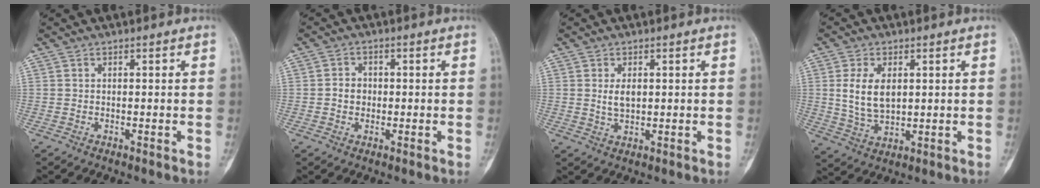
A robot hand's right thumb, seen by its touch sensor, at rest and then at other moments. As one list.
[{"total": 2.9, "force": [-0.2, 2.6, 1.3], "torque": [-0.007, 0.007, -0.008]}, {"total": 3.2, "force": [0.6, 1.8, 2.6], "torque": [-0.040, -0.006, 0.015]}, {"total": 8.2, "force": [1.6, 4.9, 6.4], "torque": [-0.116, -0.010, 0.039]}]